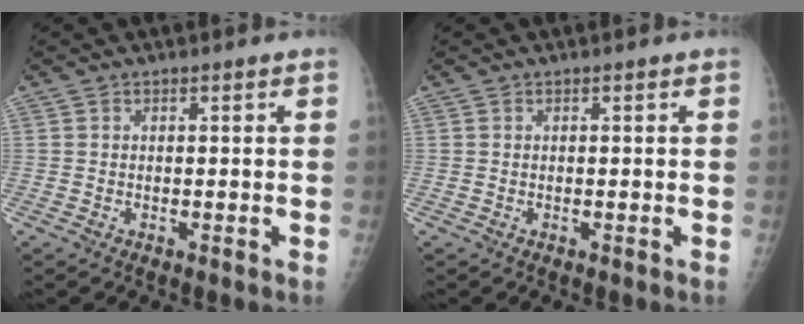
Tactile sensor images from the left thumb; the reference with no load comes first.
{"total": 0.0}